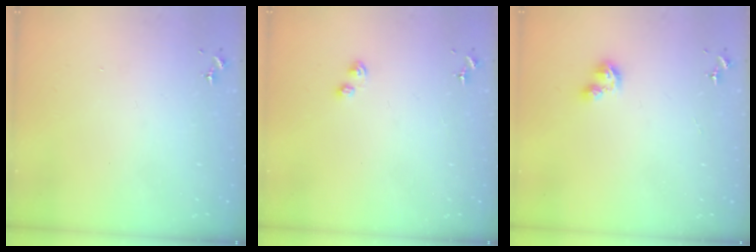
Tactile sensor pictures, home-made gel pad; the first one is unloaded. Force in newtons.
{"total": 3.0, "press": 2.9, "slide": 0.5}
{"total": 2.6, "press": 2.6, "slide": 0.3}